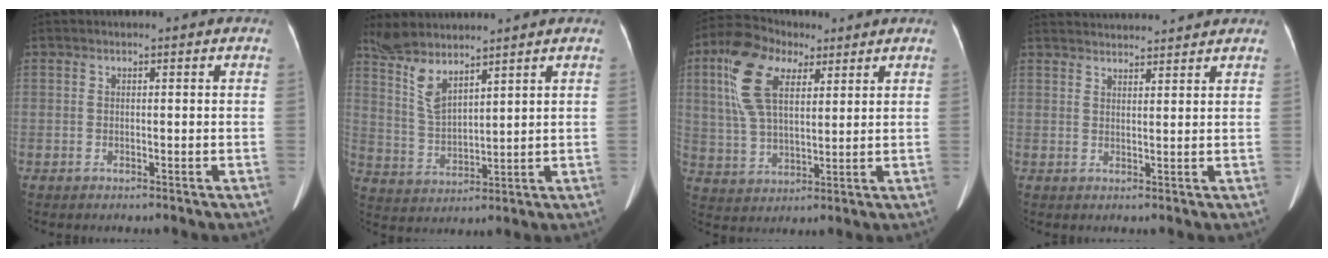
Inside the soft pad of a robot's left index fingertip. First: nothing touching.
{"total": 7.4, "force": [6.2, 1.4, 3.8], "torque": [-0.088, 0.000, 0.137]}
{"total": 11.2, "force": [4.9, 5.5, 8.5], "torque": [-0.193, 0.024, 0.097]}
{"total": 10.4, "force": [9.9, 0.8, 2.8], "torque": [-0.040, 0.019, 0.136]}